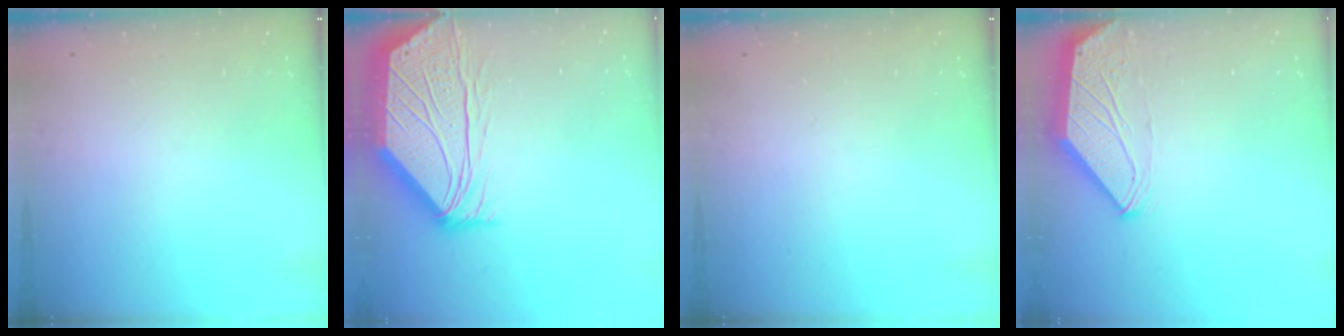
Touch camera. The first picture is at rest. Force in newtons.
{"total": 8.3, "press": 8.2, "slide": 0.6}
{"total": 0.0}
{"total": 0.0}